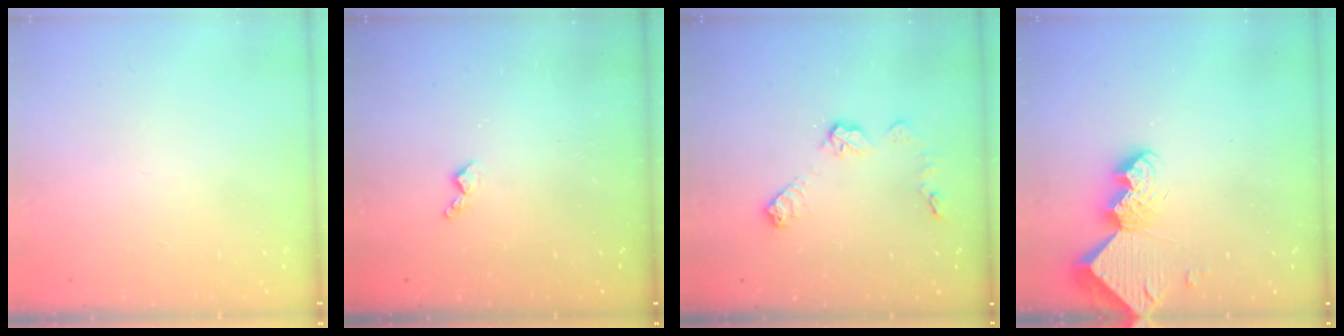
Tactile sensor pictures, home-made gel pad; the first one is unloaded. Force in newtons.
{"total": 3.8, "press": 3.8, "slide": 0.6}
{"total": 9.1, "press": 9.1, "slide": 0.5}
{"total": 9.0, "press": 9.0, "slide": 0.8}